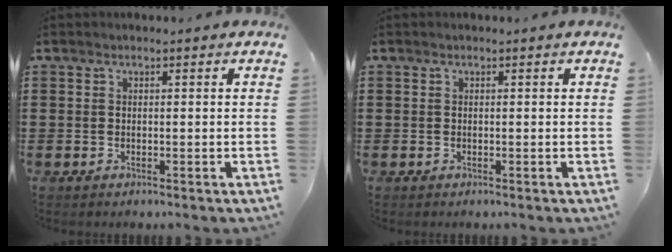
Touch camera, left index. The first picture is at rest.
{"total": 0.0}